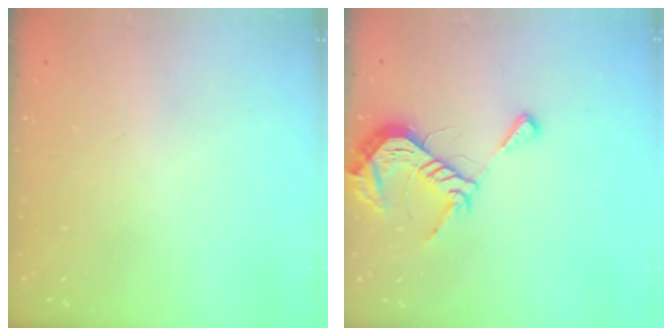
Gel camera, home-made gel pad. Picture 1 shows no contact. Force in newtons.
{"total": 12.2, "press": 12.1, "slide": 1.0}